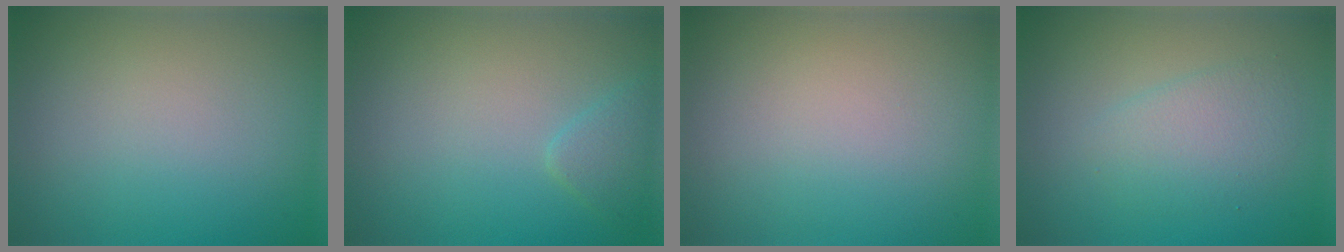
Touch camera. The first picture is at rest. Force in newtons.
{"total": 1.5, "press": 1.5, "slide": 0.1}
{"total": 0.0}
{"total": 2.6, "press": 2.6, "slide": 0.0}